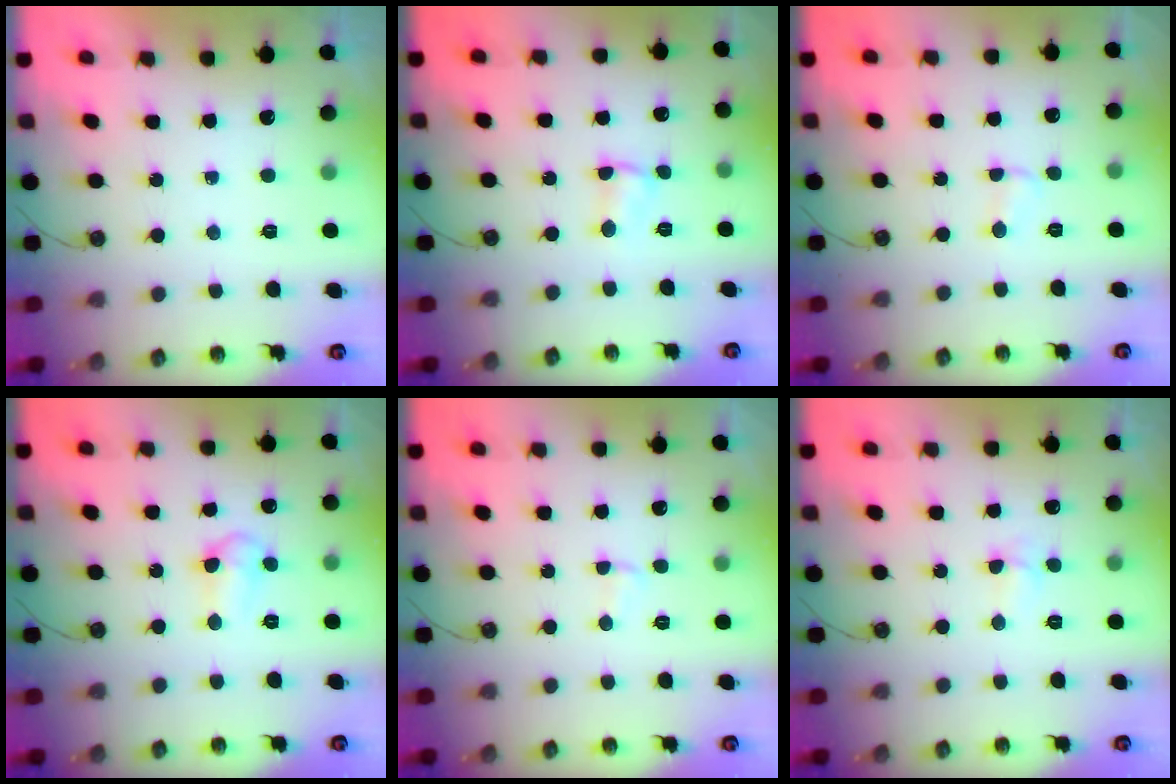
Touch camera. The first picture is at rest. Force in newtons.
{"total": 1.7, "press": 1.7, "slide": 0.3}
{"total": 2.1, "press": 2.1, "slide": 0.2}
{"total": 6.0, "press": 4.8, "slide": 3.6}
{"total": 2.3, "press": 2.3, "slide": 0.5}
{"total": 4.9, "press": 3.4, "slide": 3.5}